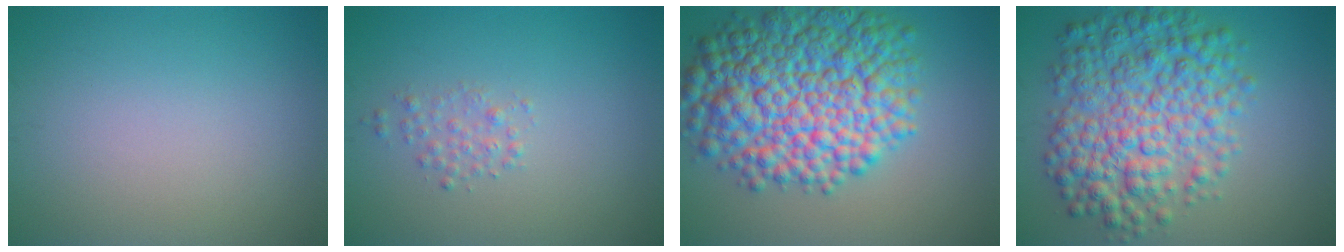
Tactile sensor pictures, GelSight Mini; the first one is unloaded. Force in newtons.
{"total": 1.3, "press": 1.3, "slide": 0.0}
{"total": 12.7, "press": 12.7, "slide": 0.3}
{"total": 8.9, "press": 8.9, "slide": 0.1}